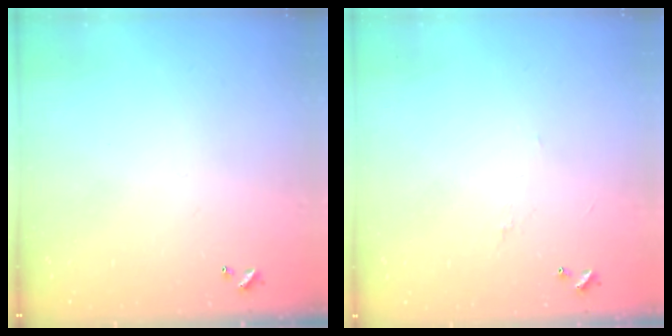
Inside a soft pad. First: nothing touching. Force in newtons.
{"total": 1.5, "press": 1.4, "slide": 0.5}